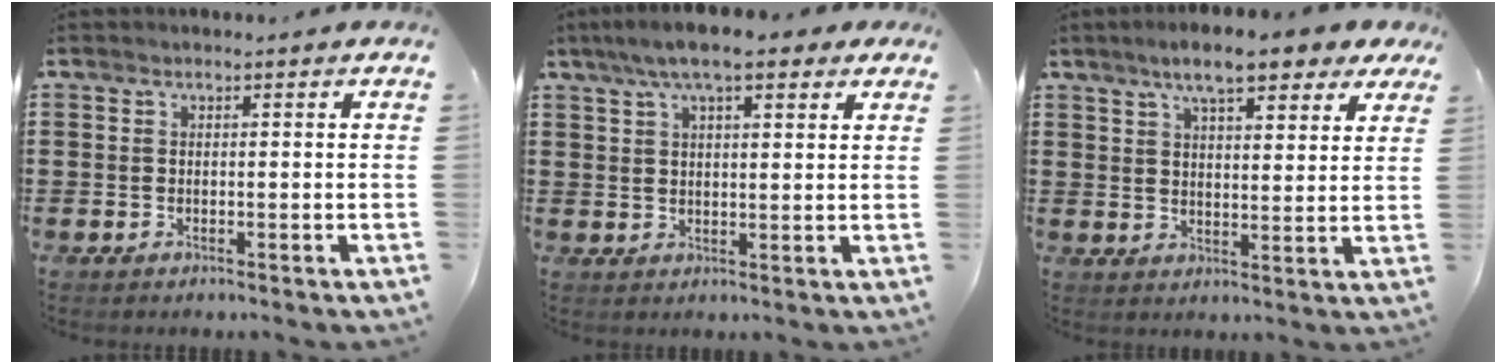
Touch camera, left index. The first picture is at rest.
{"total": 7.3, "force": [5.3, 1.8, 4.7], "torque": [-0.102, 0.004, 0.096]}
{"total": 8.3, "force": [6.6, 1.8, 4.8], "torque": [-0.095, -0.008, 0.116]}